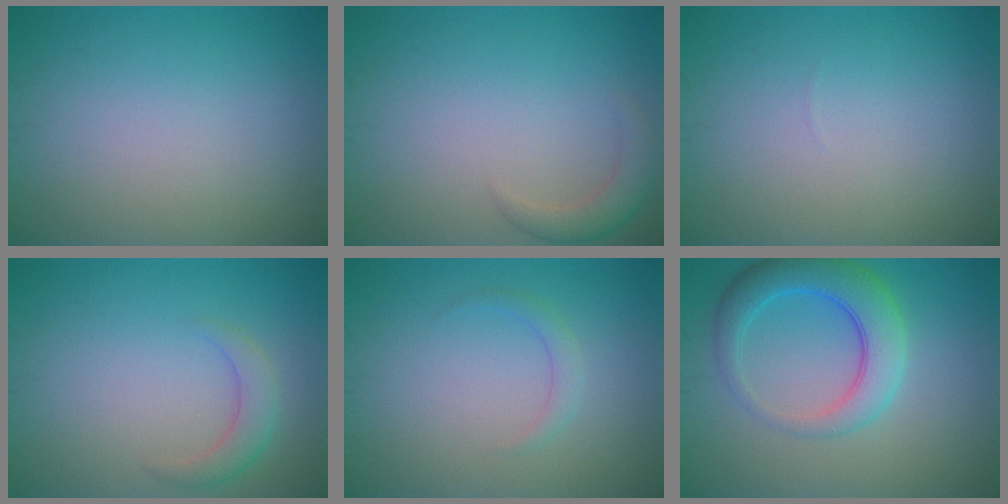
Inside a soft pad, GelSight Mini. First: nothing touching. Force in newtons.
{"total": 2.2, "press": 2.2, "slide": 0.2}
{"total": 0.0}
{"total": 2.2, "press": 2.2, "slide": 0.1}
{"total": 0.8, "press": 0.8, "slide": 0.0}
{"total": 5.4, "press": 5.4, "slide": 0.2}